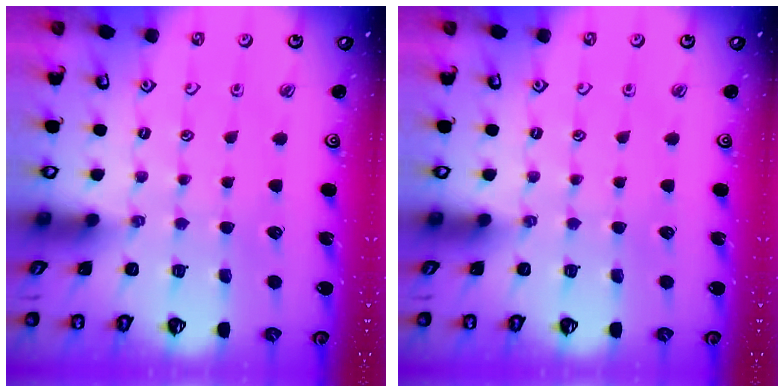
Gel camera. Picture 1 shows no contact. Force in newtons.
{"total": 0.0}